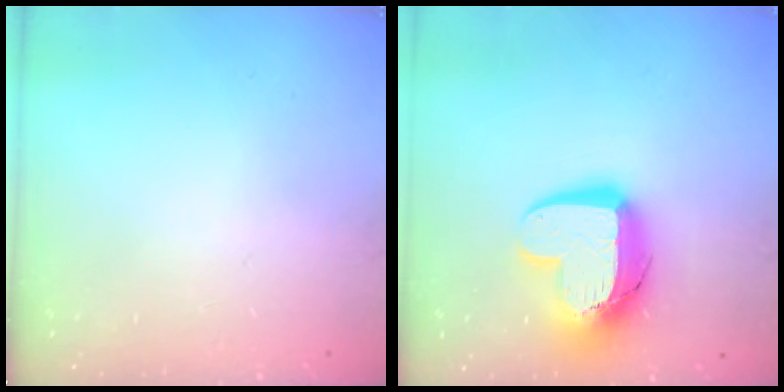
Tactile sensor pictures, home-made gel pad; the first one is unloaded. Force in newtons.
{"total": 14.6, "press": 14.6, "slide": 1.4}